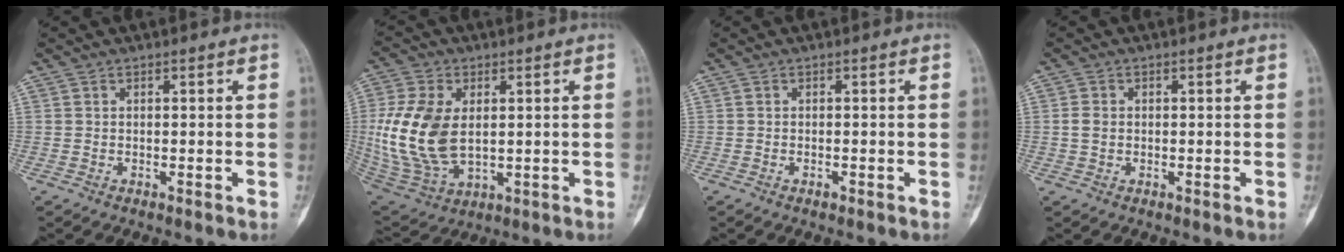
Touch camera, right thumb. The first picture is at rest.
{"total": 16.4, "force": [1.3, 10.2, 12.8], "torque": [-0.267, -0.011, 0.039]}
{"total": 0.5, "force": [-0.3, 0.2, 0.3], "torque": [-0.005, 0.001, -0.006]}
{"total": 1.9, "force": [0.0, 1.5, 1.1], "torque": [-0.018, 0.003, 0.000]}